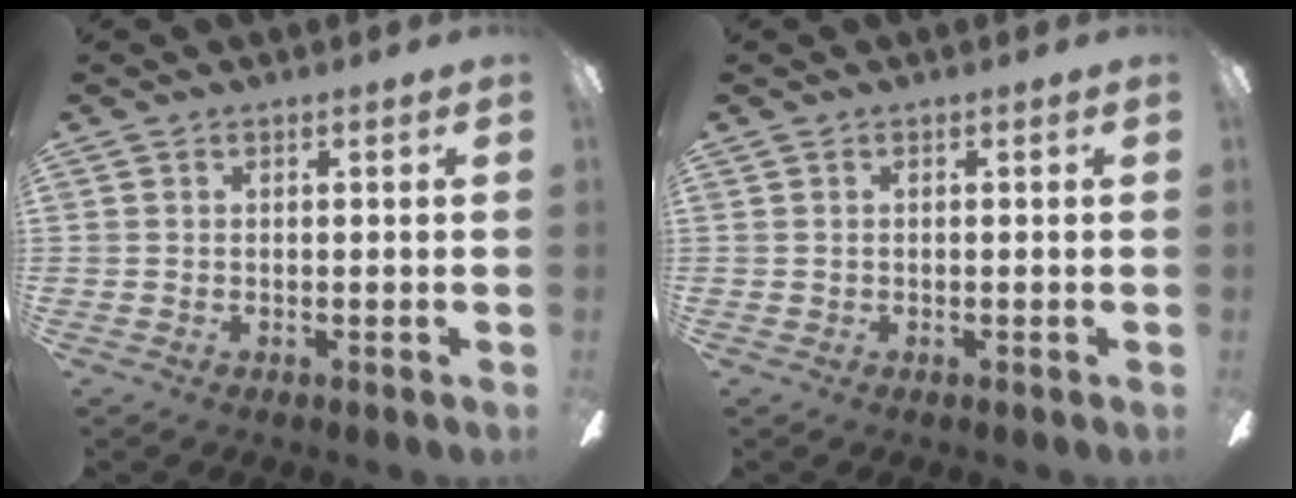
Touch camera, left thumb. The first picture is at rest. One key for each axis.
{"total": 0.0}